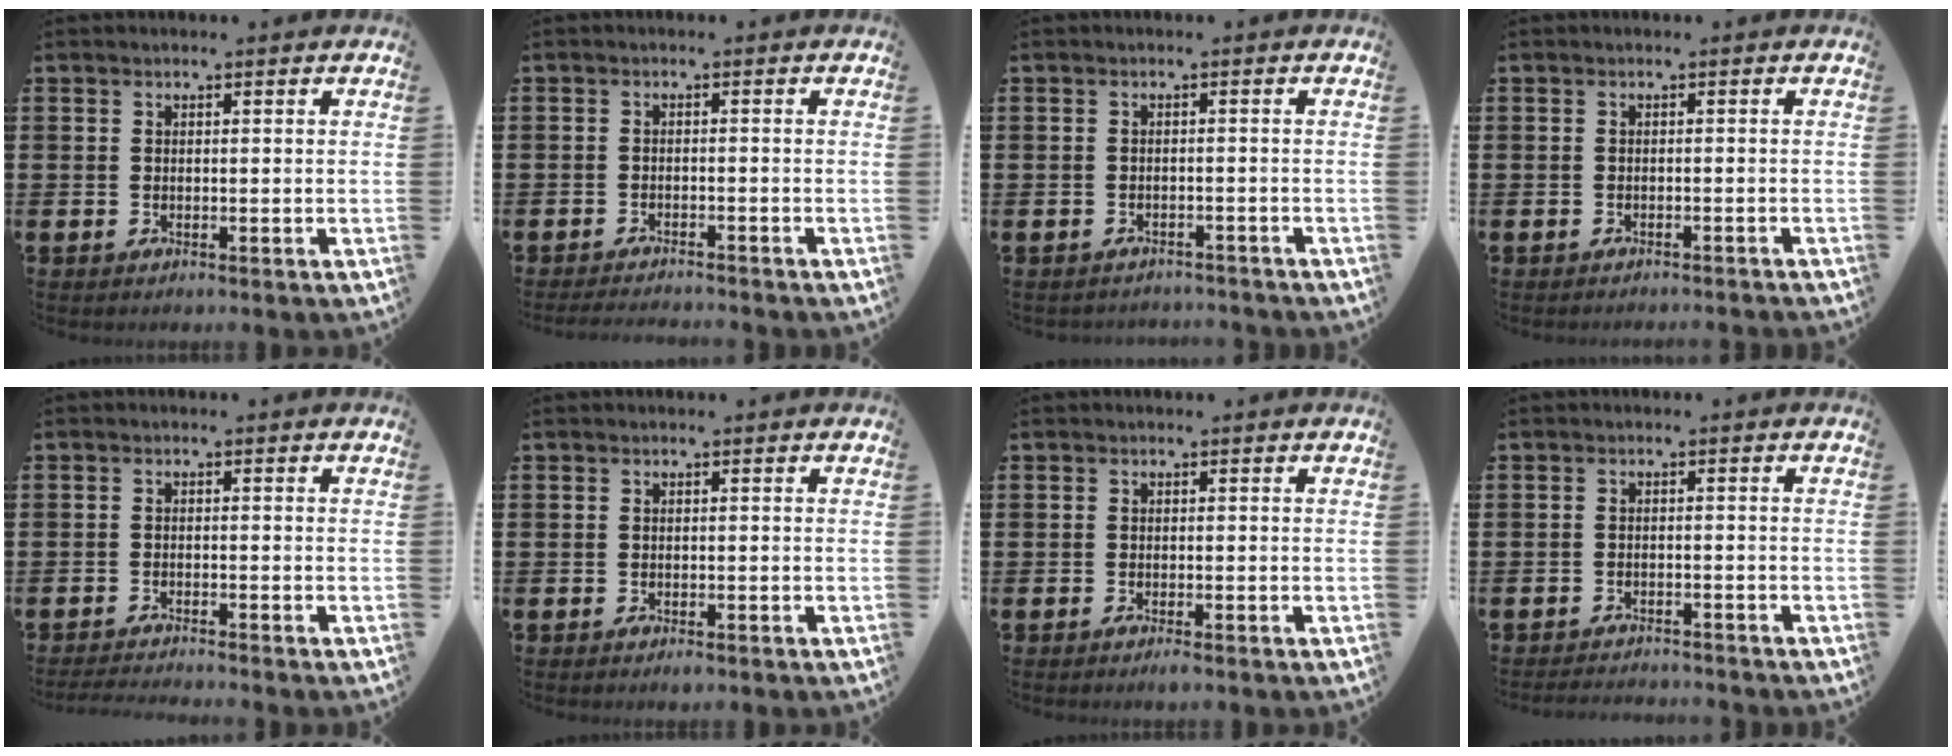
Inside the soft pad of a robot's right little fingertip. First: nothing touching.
{"total": 1.4, "force": [-1.4, -0.1, 0.2], "torque": [-0.005, 0.001, -0.028]}
{"total": 1.1, "force": [-1.1, 0.0, -0.1], "torque": [-0.003, 0.003, -0.025]}
{"total": 0.6, "force": [-0.6, -0.1, 0.0], "torque": [0.000, 0.000, -0.013]}
{"total": 1.3, "force": [-1.3, -0.2, 0.3], "torque": [-0.004, 0.001, -0.025]}
{"total": 0.5, "force": [-0.2, 0.3, 0.4], "torque": [-0.009, 0.000, -0.005]}
{"total": 0.9, "force": [-0.5, 0.1, 0.7], "torque": [-0.013, -0.003, -0.010]}
{"total": 1.5, "force": [-1.5, 0.0, 0.0], "torque": [-0.003, 0.004, -0.032]}